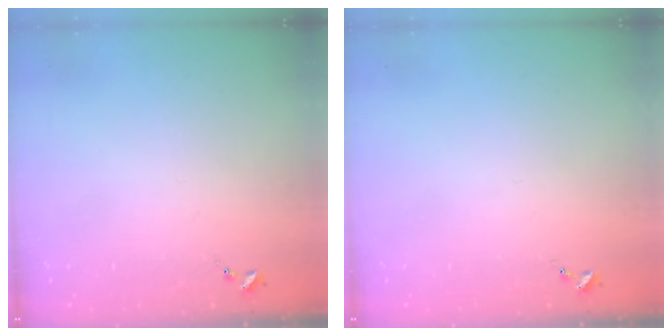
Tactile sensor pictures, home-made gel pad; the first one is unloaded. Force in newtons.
{"total": 0.0}